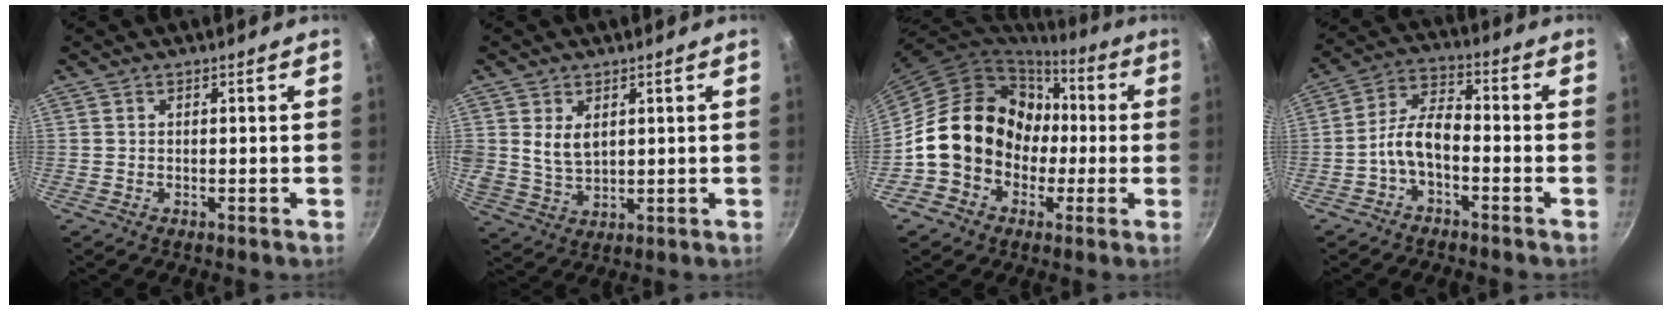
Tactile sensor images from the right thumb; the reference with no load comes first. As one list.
[{"total": 5.6, "force": [1.9, 3.8, 3.7], "torque": [-0.058, -0.019, 0.043]}, {"total": 18.3, "force": [-1.3, 15.5, 9.6], "torque": [-0.116, 0.055, -0.018]}, {"total": 5.4, "force": [-2.6, 2.2, 4.2], "torque": [-0.086, 0.036, -0.057]}]